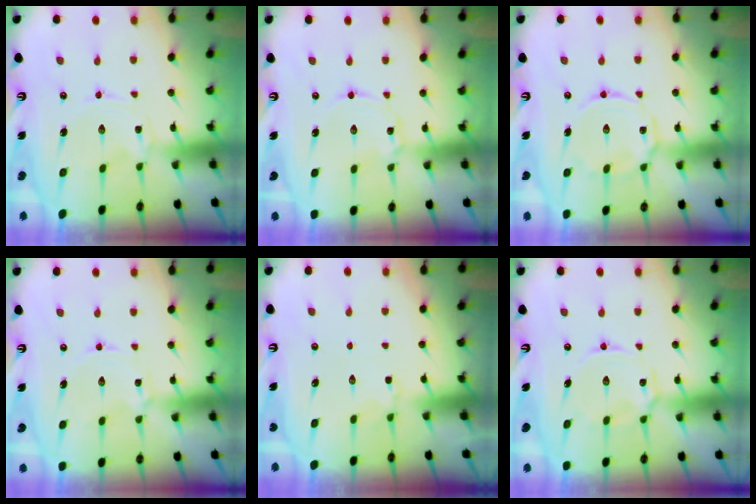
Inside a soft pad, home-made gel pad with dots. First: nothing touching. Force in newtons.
{"total": 2.4, "press": 2.4, "slide": 0.1}
{"total": 7.9, "press": 7.9, "slide": 0.5}
{"total": 1.5, "press": 1.5, "slide": 0.2}
{"total": 2.7, "press": 2.3, "slide": 1.4}
{"total": 6.2, "press": 6.2, "slide": 0.6}